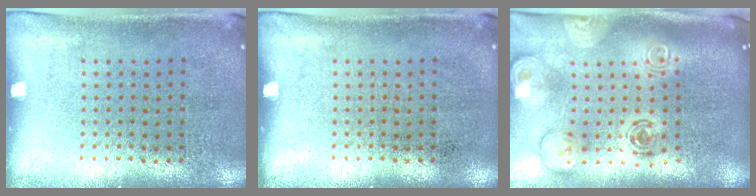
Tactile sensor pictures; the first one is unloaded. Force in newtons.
{"total": 0.0}
{"total": 2.6, "press": 1.9, "slide": 1.8}